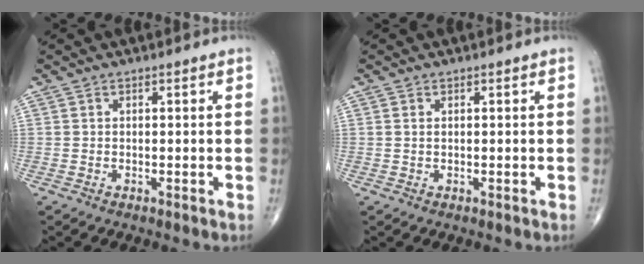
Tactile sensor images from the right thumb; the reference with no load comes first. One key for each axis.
{"total": 0.6, "fx": 0.2, "fy": 0.3, "fz": 0.4, "tx": -0.013, "ty": 0.004, "tz": 0.005}